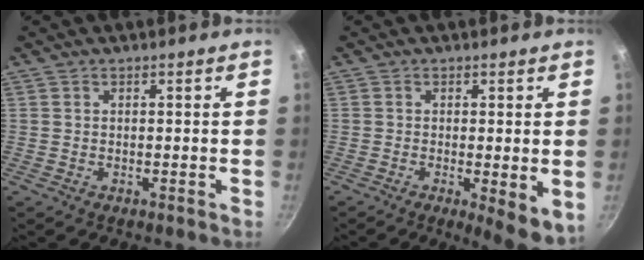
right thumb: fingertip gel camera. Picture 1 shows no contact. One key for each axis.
{"total": 6.7, "fx": -1.0, "fy": 1.9, "fz": 6.3, "tx": -0.078, "ty": -0.014, "tz": -0.010}